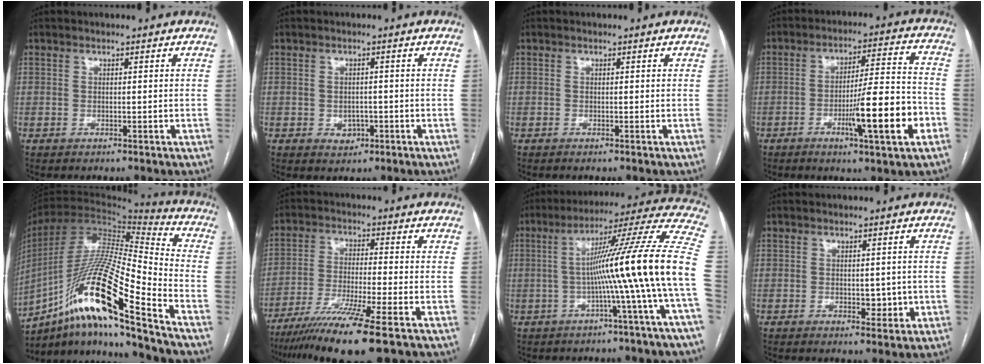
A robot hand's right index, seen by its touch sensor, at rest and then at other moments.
{"total": 2.2, "force": [-0.8, 1.7, 1.1], "torque": [-0.010, 0.003, -0.005]}
{"total": 0.0}
{"total": 13.2, "force": [-4.8, 0.5, 12.3], "torque": [-0.192, -0.003, -0.072]}
{"total": 22.5, "force": [-13.2, 0.4, 18.2], "torque": [-0.347, -0.019, -0.243]}
{"total": 12.5, "force": [-8.7, -1.3, 8.9], "torque": [-0.166, -0.035, -0.148]}
{"total": 18.5, "force": [-2.7, -3.1, 18.1], "torque": [-0.247, 0.022, -0.058]}
{"total": 2.9, "force": [-0.3, 1.8, 2.2], "torque": [-0.025, 0.001, 0.003]}